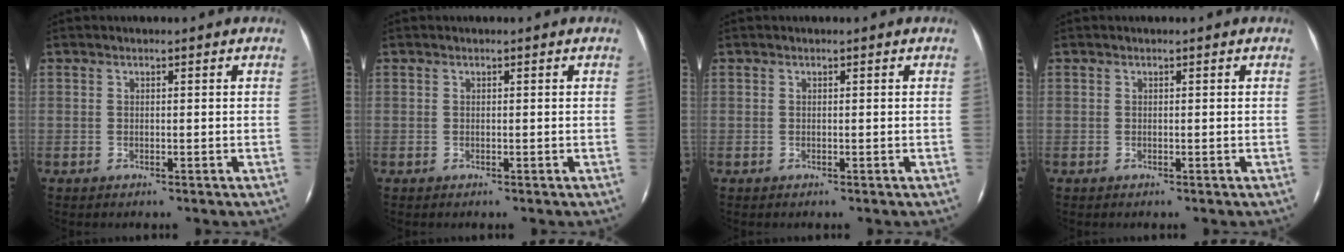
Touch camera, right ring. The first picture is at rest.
{"total": 0.0}
{"total": 0.0}
{"total": 0.0}